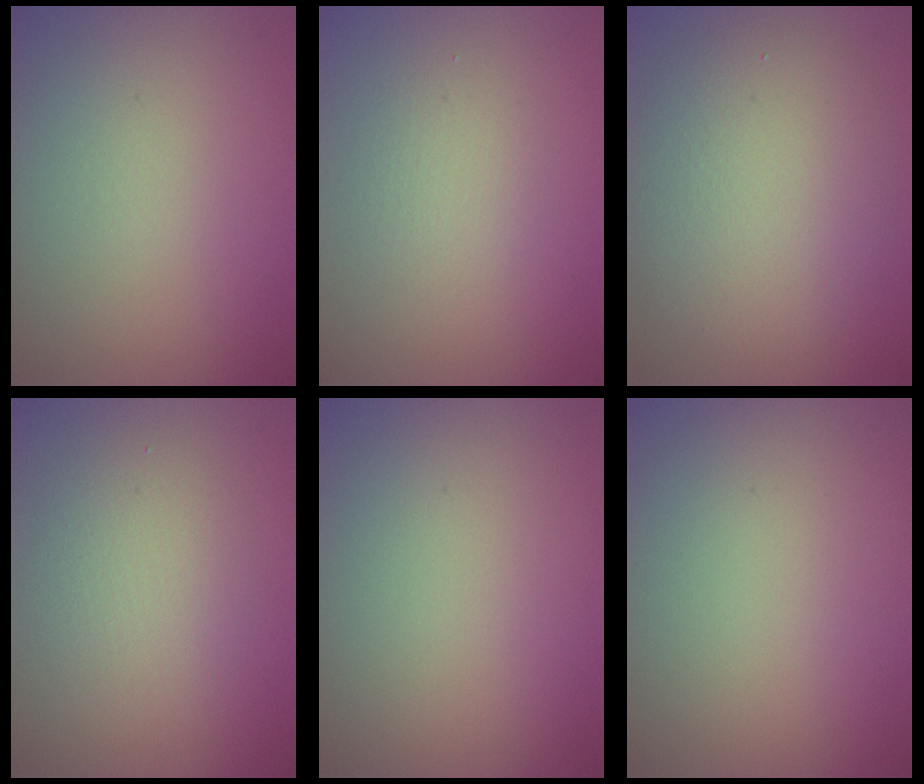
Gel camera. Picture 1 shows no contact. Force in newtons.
{"total": 1.7, "press": 1.7, "slide": 0.0}
{"total": 6.5, "press": 6.5, "slide": 0.5}
{"total": 3.2, "press": 3.2, "slide": 0.2}
{"total": 0.0}
{"total": 0.0}